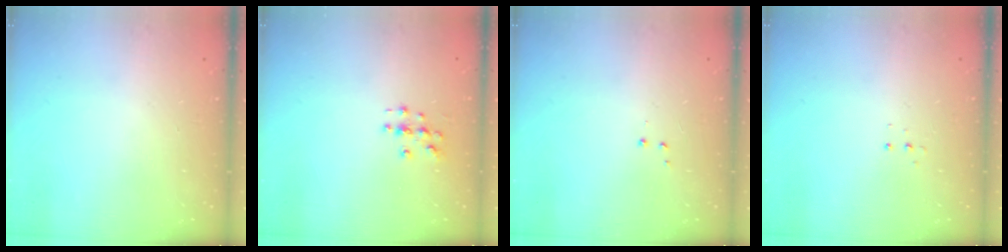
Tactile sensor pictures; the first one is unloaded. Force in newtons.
{"total": 3.2, "press": 3.2, "slide": 0.1}
{"total": 2.8, "press": 2.7, "slide": 0.5}
{"total": 3.3, "press": 3.2, "slide": 0.6}